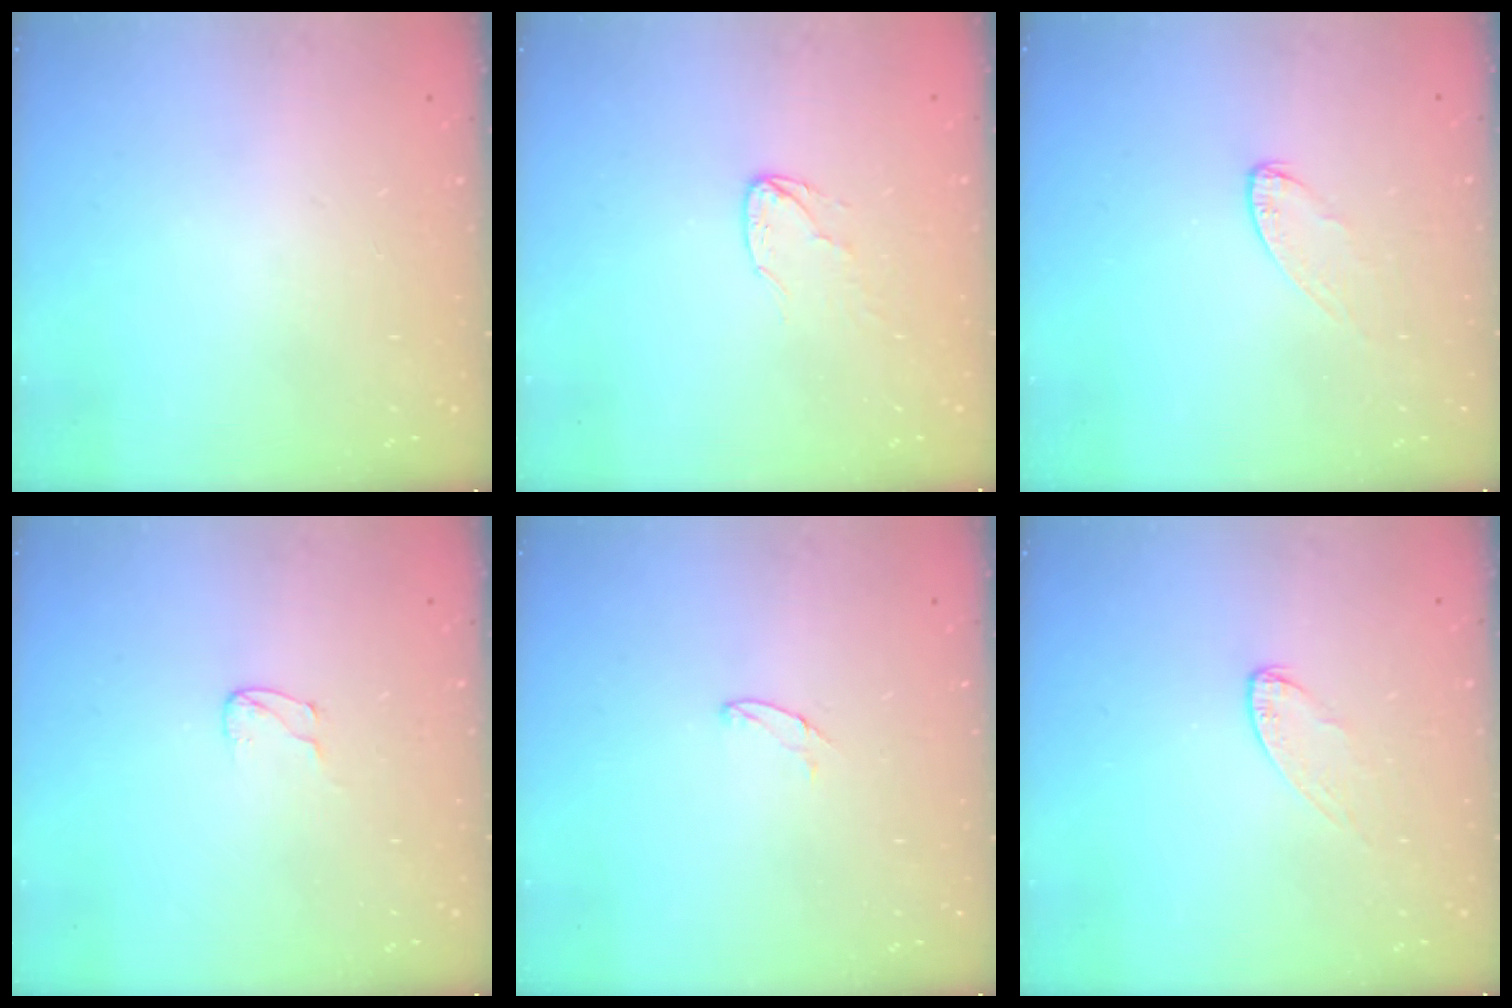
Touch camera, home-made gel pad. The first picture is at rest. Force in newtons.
{"total": 4.0, "press": 4.0, "slide": 0.3}
{"total": 5.2, "press": 5.2, "slide": 0.5}
{"total": 4.4, "press": 4.4, "slide": 0.4}
{"total": 4.2, "press": 4.2, "slide": 0.3}
{"total": 4.7, "press": 4.7, "slide": 0.5}